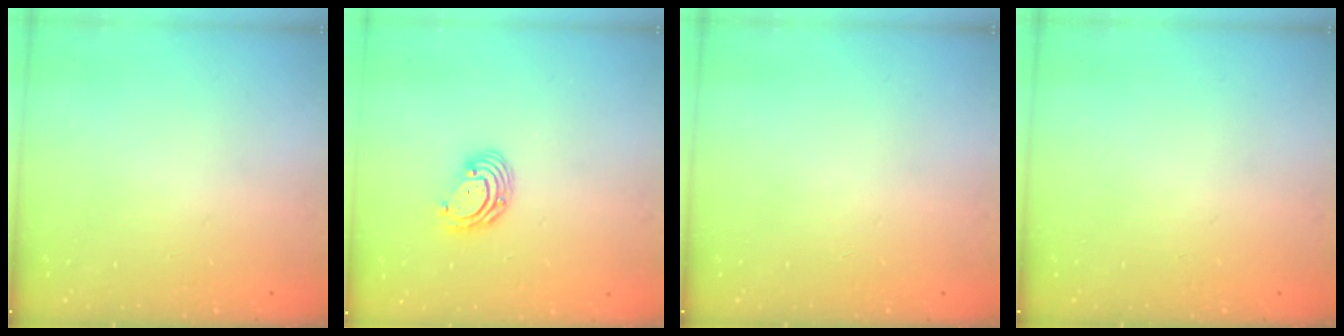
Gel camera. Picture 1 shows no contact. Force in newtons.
{"total": 6.4, "press": 6.3, "slide": 1.2}
{"total": 0.0}
{"total": 0.0}